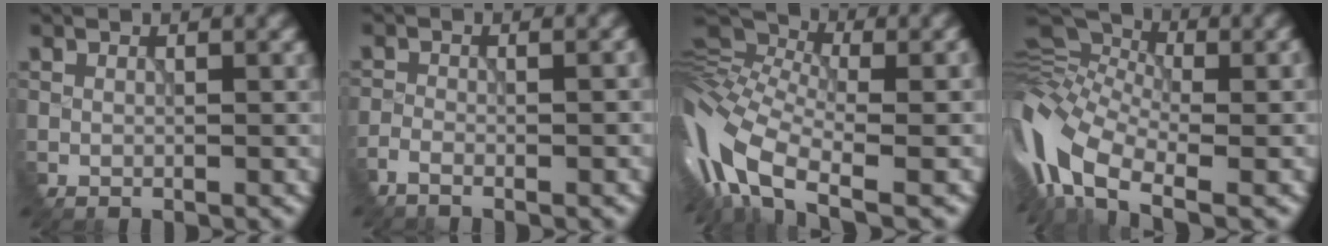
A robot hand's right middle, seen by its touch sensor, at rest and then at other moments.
{"total": 2.1, "force": [-1.4, 0.4, 1.5], "torque": [-0.017, 0.004, -0.030]}
{"total": 12.2, "force": [-5.0, 5.1, 9.9], "torque": [-0.233, 0.004, -0.093]}
{"total": 11.3, "force": [-4.2, 5.7, 8.8], "torque": [-0.200, 0.004, -0.087]}